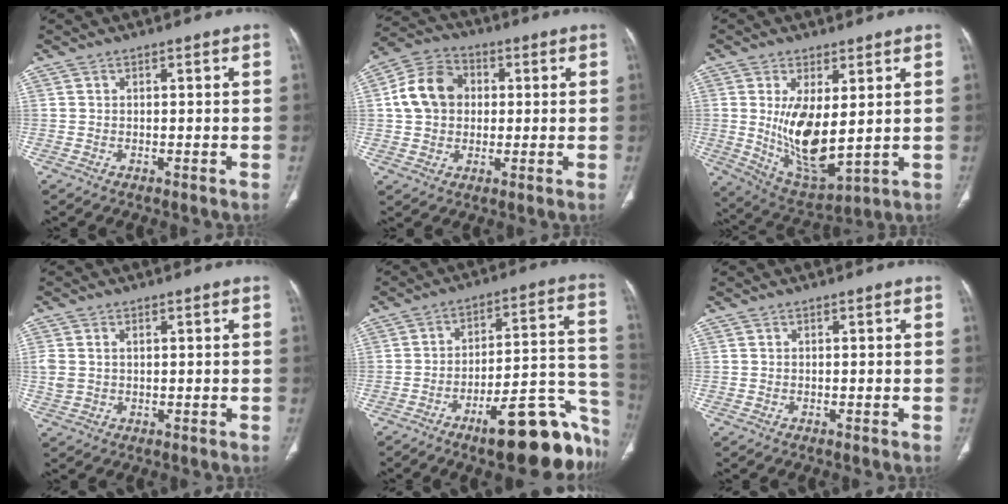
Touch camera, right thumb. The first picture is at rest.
{"total": 11.2, "force": [1.3, 9.0, 6.4], "torque": [-0.101, 0.019, 0.015]}
{"total": 13.3, "force": [1.2, 6.0, 11.8], "torque": [-0.197, -0.030, 0.043]}
{"total": 3.7, "force": [0.6, 2.6, 2.6], "torque": [-0.073, 0.008, 0.018]}
{"total": 20.7, "force": [-12.0, 6.0, 15.8], "torque": [-0.123, 0.104, -0.170]}
{"total": 0.0}